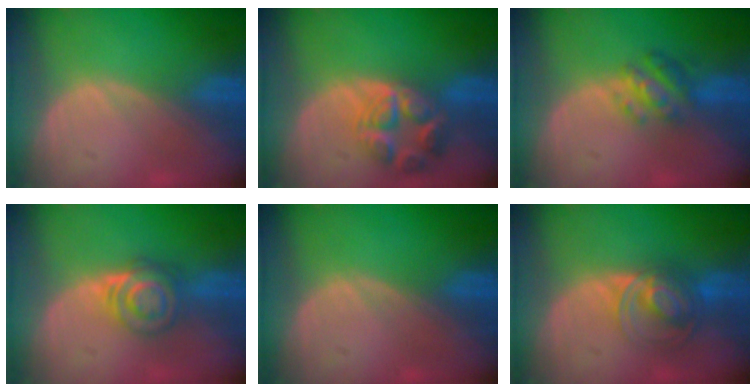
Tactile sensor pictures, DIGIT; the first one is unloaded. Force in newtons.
{"total": 7.6, "press": 6.7, "slide": 3.6}
{"total": 4.7, "press": 4.7, "slide": 0.4}
{"total": 6.4, "press": 5.5, "slide": 3.3}
{"total": 0.0}
{"total": 7.6, "press": 6.2, "slide": 4.3}